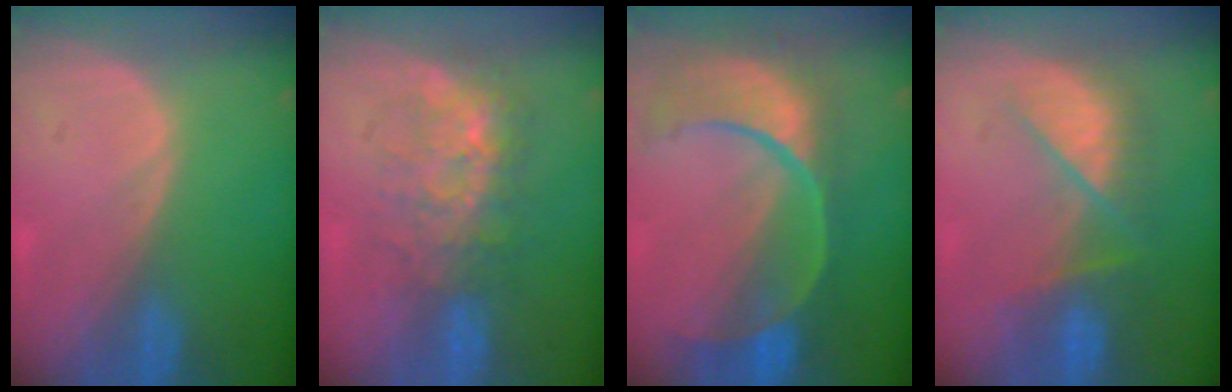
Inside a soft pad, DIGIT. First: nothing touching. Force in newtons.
{"total": 7.5, "press": 7.2, "slide": 2.2}
{"total": 12.0, "press": 9.7, "slide": 7.0}
{"total": 7.4, "press": 7.2, "slide": 1.9}